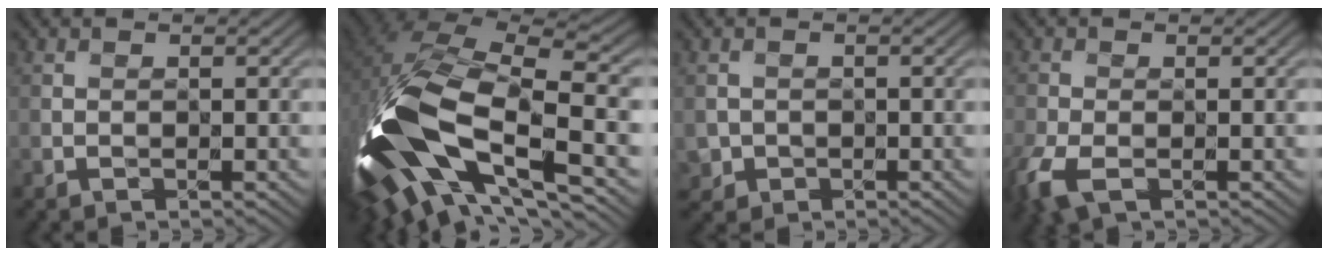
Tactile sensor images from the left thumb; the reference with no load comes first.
{"total": 17.2, "force": [-5.2, 8.7, 13.9], "torque": [-0.321, -0.022, -0.085]}
{"total": 1.4, "force": [-0.4, 1.2, -0.6], "torque": [0.013, -0.008, -0.007]}
{"total": 5.3, "force": [-2.7, 2.5, 3.8], "torque": [-0.094, -0.018, -0.053]}